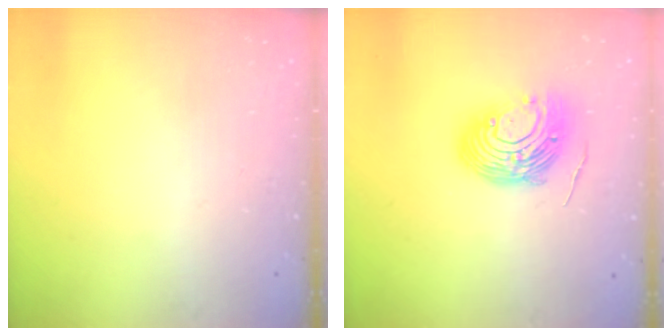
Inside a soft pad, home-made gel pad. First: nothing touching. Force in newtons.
{"total": 13.4, "press": 13.3, "slide": 1.5}